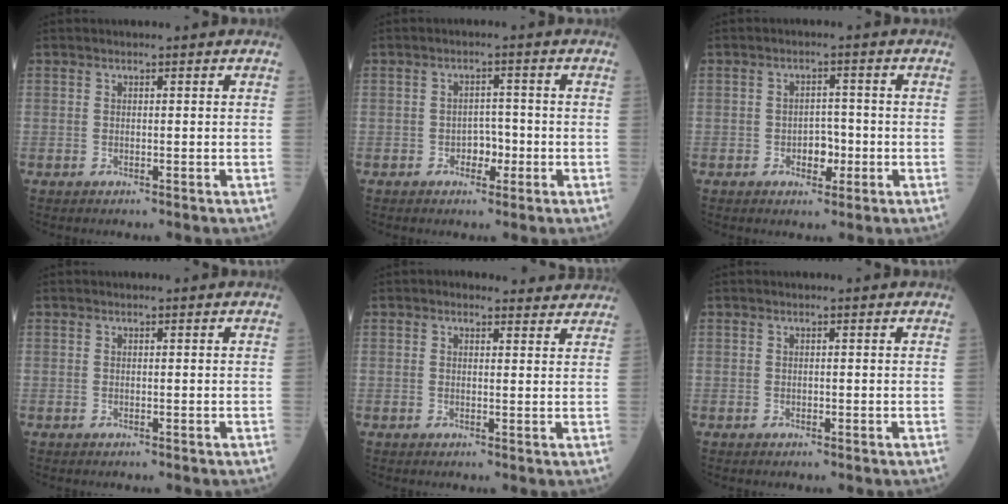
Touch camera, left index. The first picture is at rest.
{"total": 2.7, "force": [-1.0, 1.7, 1.8], "torque": [-0.020, 0.007, -0.017]}
{"total": 3.1, "force": [-1.0, 1.9, 2.3], "torque": [-0.029, 0.006, -0.013]}
{"total": 0.0}
{"total": 3.8, "force": [3.5, 1.4, 0.6], "torque": [-0.002, 0.007, 0.029]}
{"total": 0.0}